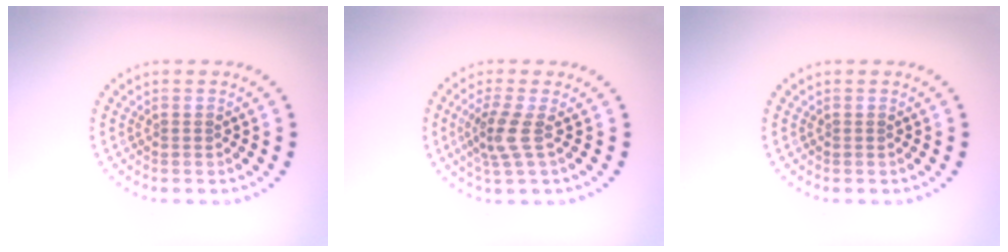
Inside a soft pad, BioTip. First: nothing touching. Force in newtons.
{"total": 2.7, "press": 2.0, "slide": 1.7}
{"total": 0.0}